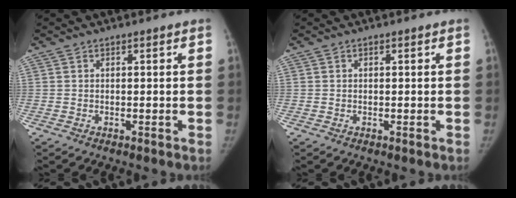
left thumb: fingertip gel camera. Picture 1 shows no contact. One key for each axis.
{"total": 0.0}